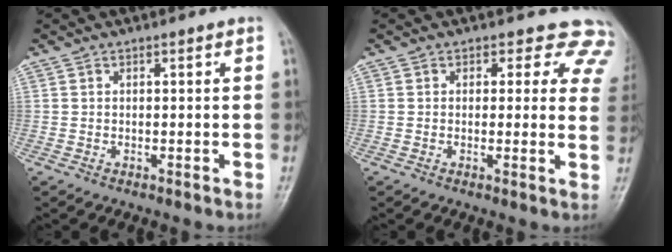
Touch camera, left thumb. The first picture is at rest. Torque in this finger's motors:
{"motor_torque": [0.18, 0.18, 0.05, -0.23, 0.06]}